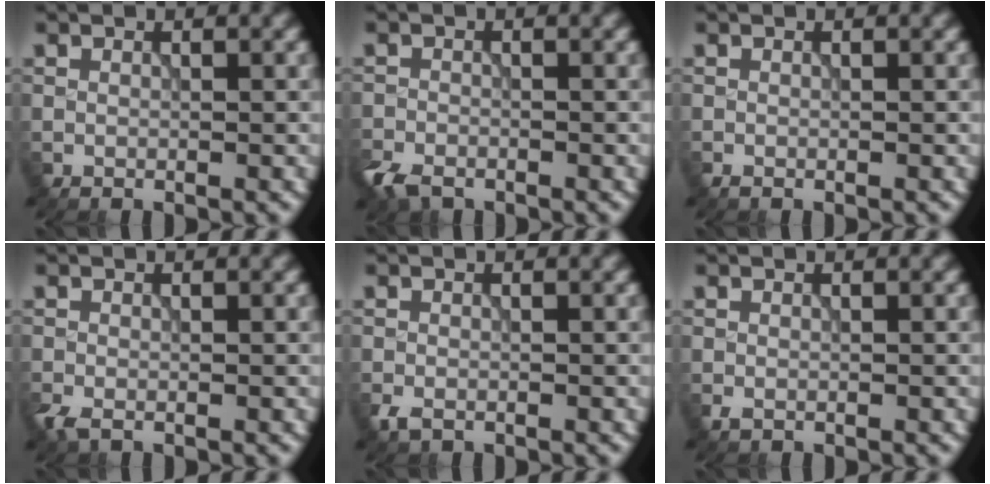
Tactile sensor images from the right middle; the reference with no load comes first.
{"total": 2.9, "force": [-2.3, 1.4, 1.2], "torque": [-0.025, -0.008, -0.053]}
{"total": 0.6, "force": [-0.5, 0.2, 0.1], "torque": [-0.002, -0.004, -0.011]}
{"total": 1.6, "force": [-1.2, 0.7, 0.8], "torque": [-0.024, -0.006, -0.028]}
{"total": 1.4, "force": [-0.9, 0.9, 0.7], "torque": [-0.015, -0.003, -0.020]}
{"total": 0.8, "force": [-0.4, 0.5, 0.4], "torque": [-0.010, -0.005, -0.008]}